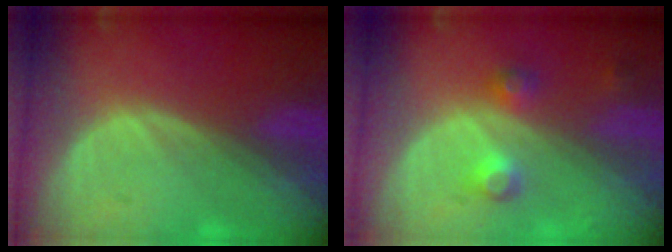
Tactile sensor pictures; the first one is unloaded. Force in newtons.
{"total": 3.7, "press": 3.7, "slide": 0.5}